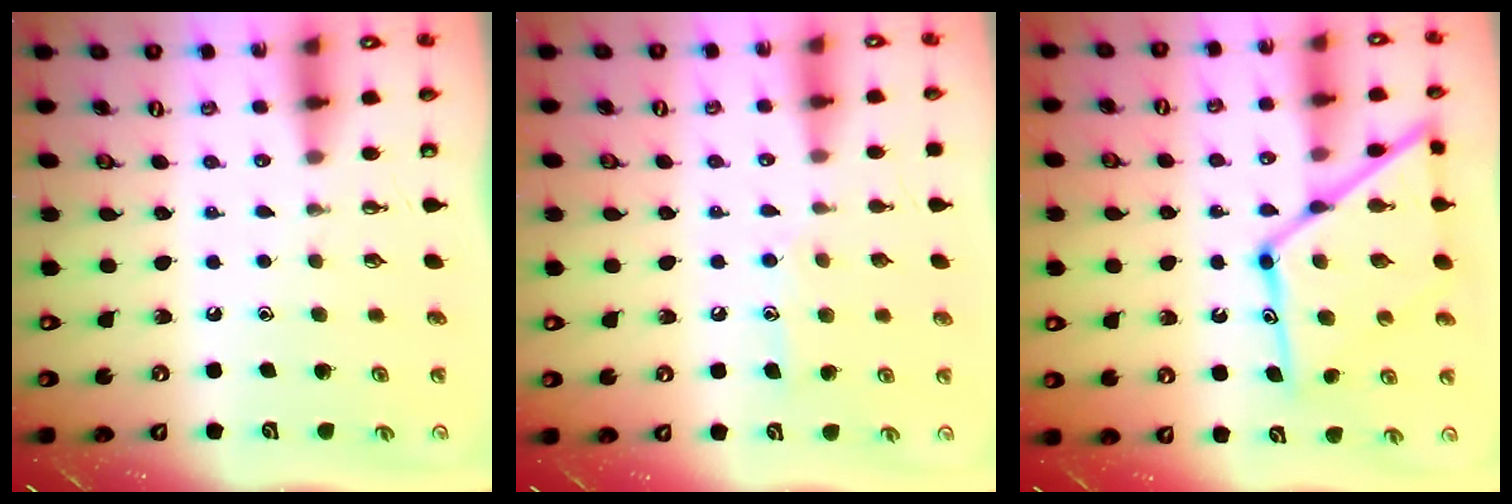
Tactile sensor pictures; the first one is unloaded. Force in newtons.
{"total": 8.6, "press": 8.6, "slide": 0.5}
{"total": 20.0, "press": 20.0, "slide": 1.6}